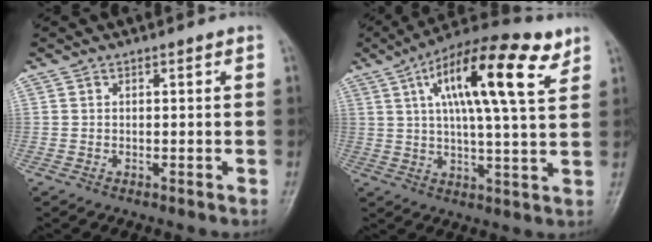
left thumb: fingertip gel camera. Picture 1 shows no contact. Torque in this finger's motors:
{"motor_torque": [0.55, 0.69, 1.83, -0.94, 0.33]}